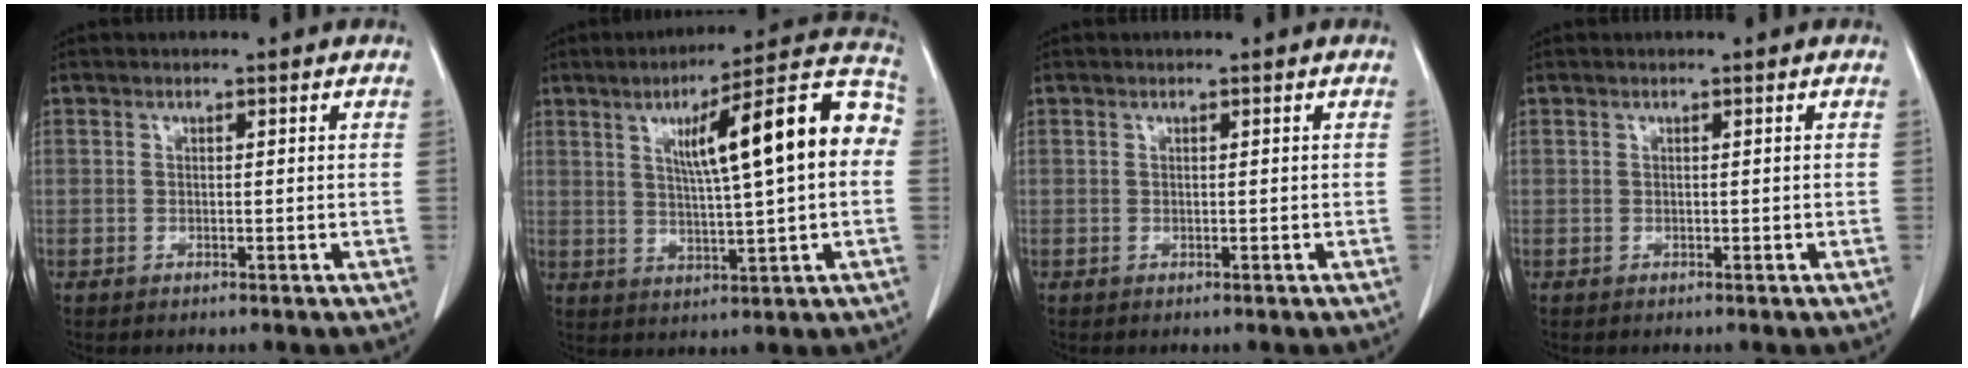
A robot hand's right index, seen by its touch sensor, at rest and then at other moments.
{"total": 16.5, "force": [3.0, 2.0, 16.1], "torque": [-0.224, 0.036, 0.039]}
{"total": 0.0}
{"total": 0.0}